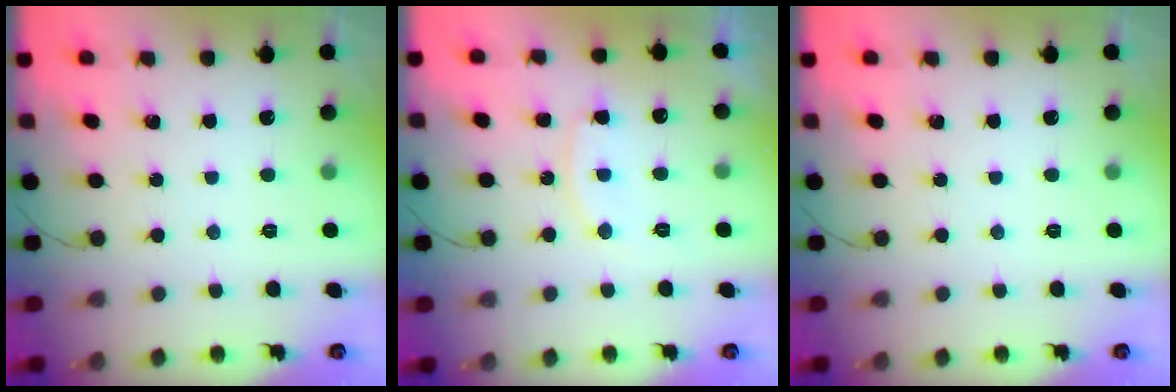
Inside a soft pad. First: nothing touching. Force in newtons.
{"total": 10.0, "press": 9.9, "slide": 0.5}
{"total": 0.0}